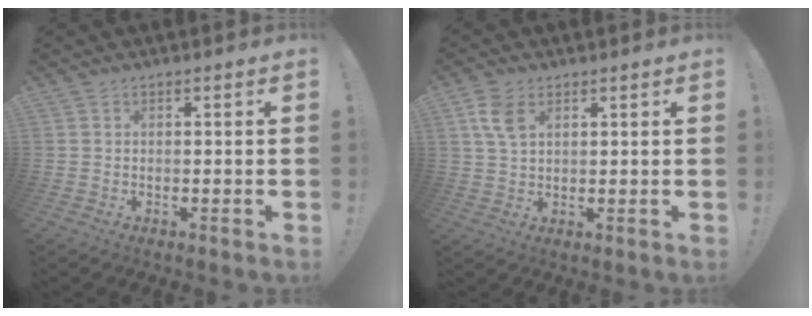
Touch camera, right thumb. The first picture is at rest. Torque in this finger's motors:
{"motor_torque": [0.03, 0.05, 0.19, 0.11, 0.01]}